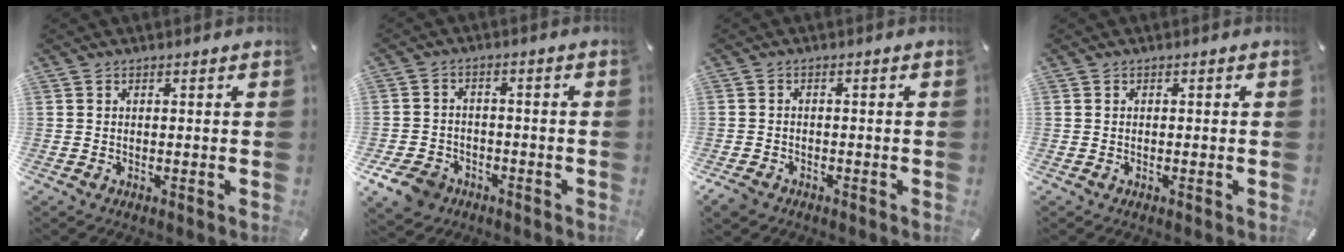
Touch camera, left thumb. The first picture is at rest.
{"total": 7.5, "force": [-4.7, 5.4, 2.5], "torque": [-0.064, 0.026, -0.090]}
{"total": 2.6, "force": [-1.8, 1.7, 0.9], "torque": [-0.028, 0.005, -0.040]}
{"total": 0.0}